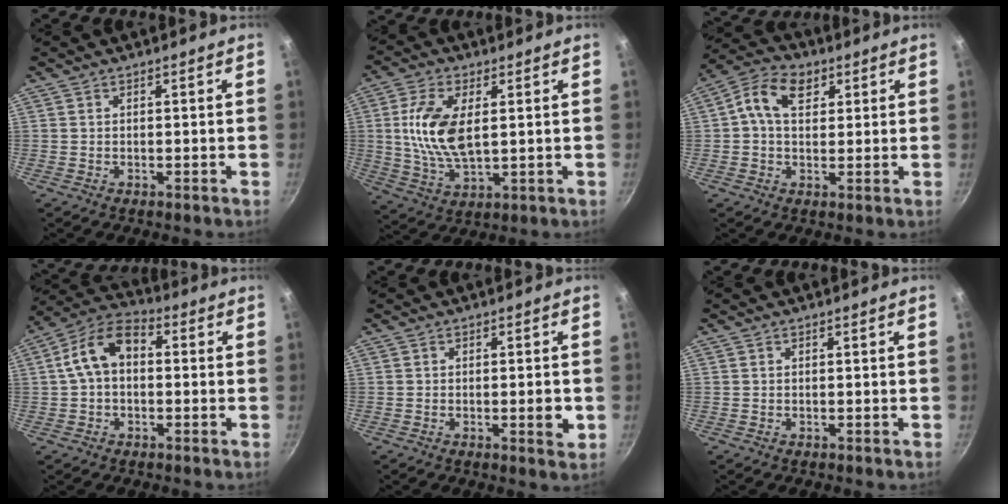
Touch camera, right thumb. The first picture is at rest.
{"total": 12.1, "force": [1.8, 6.1, 10.3], "torque": [-0.200, -0.005, 0.038]}
{"total": 8.8, "force": [2.6, 6.1, 5.8], "torque": [-0.085, 0.009, 0.030]}
{"total": 10.0, "force": [0.7, 6.7, 7.5], "torque": [-0.122, 0.036, -0.004]}
{"total": 3.7, "force": [-0.7, 1.0, 3.5], "torque": [-0.050, -0.002, -0.010]}
{"total": 0.0}